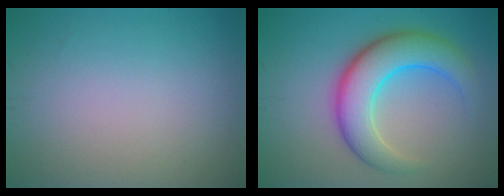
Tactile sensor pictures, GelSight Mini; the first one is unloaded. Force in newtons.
{"total": 7.2, "press": 7.2, "slide": 0.3}